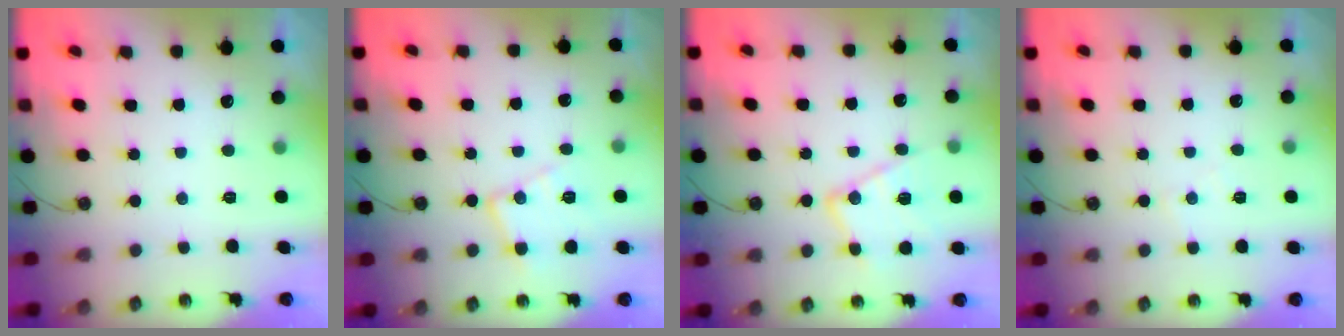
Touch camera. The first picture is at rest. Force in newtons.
{"total": 12.8, "press": 12.8, "slide": 1.0}
{"total": 14.7, "press": 14.6, "slide": 1.3}
{"total": 3.0, "press": 2.9, "slide": 0.5}